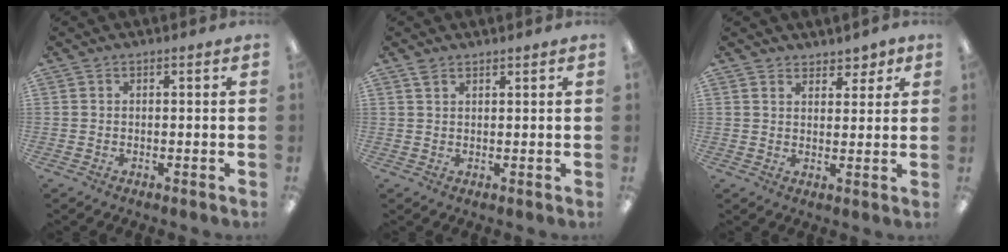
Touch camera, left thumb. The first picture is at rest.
{"total": 1.6, "force": [1.4, 0.4, 0.7], "torque": [-0.017, -0.001, 0.026]}
{"total": 3.9, "force": [3.4, 1.9, 0.4], "torque": [0.009, -0.020, 0.059]}